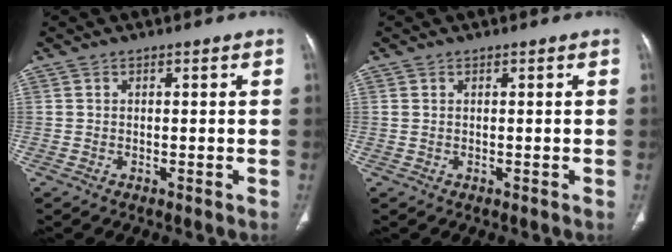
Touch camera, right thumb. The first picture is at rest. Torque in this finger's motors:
{"motor_torque": [-0.06, -0.20, -0.35, 0.22, 0.04]}